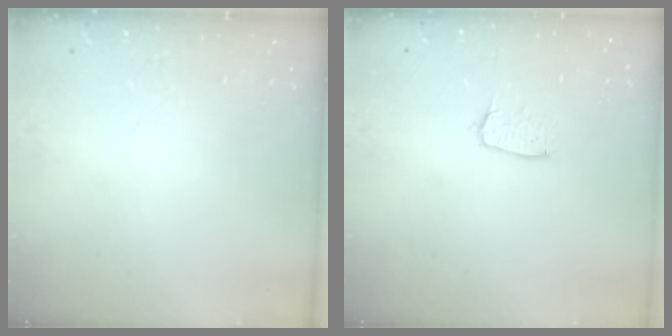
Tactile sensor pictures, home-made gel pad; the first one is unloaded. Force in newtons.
{"total": 6.0, "press": 6.0, "slide": 0.3}